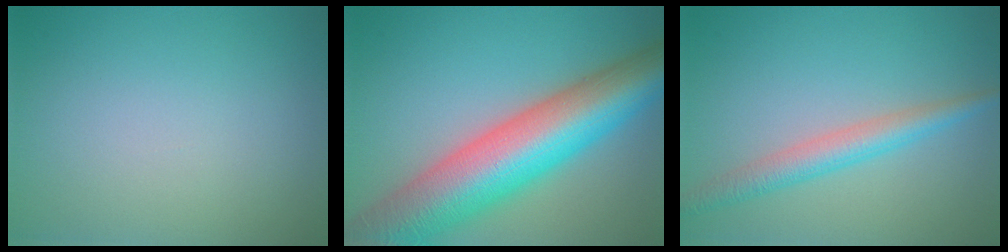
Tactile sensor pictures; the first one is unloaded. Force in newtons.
{"total": 13.6, "press": 13.6, "slide": 0.5}
{"total": 3.3, "press": 3.3, "slide": 0.0}